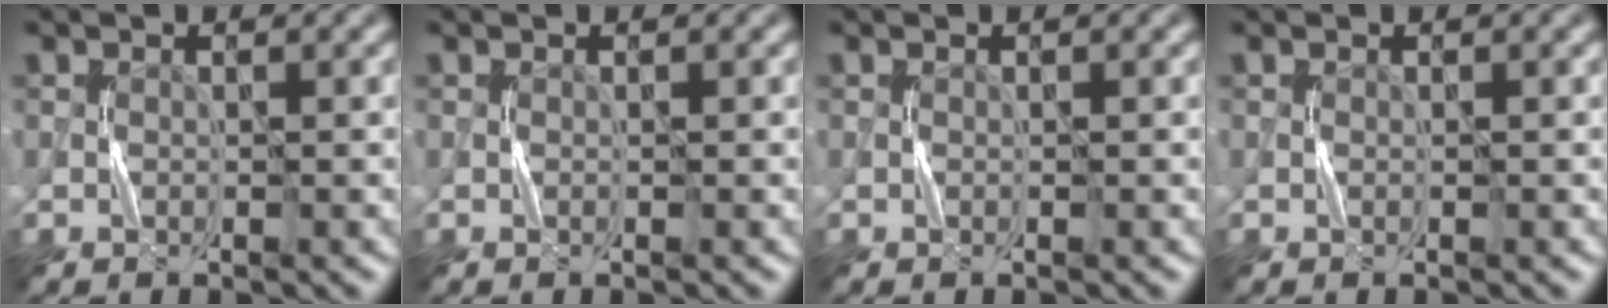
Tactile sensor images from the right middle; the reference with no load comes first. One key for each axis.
{"total": 0.0}
{"total": 0.0}
{"total": 0.0}